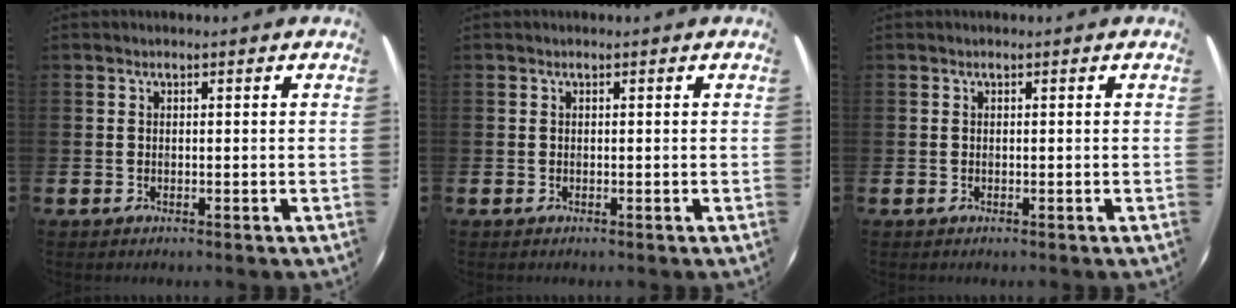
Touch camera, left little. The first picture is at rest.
{"total": 0.0}
{"total": 0.0}